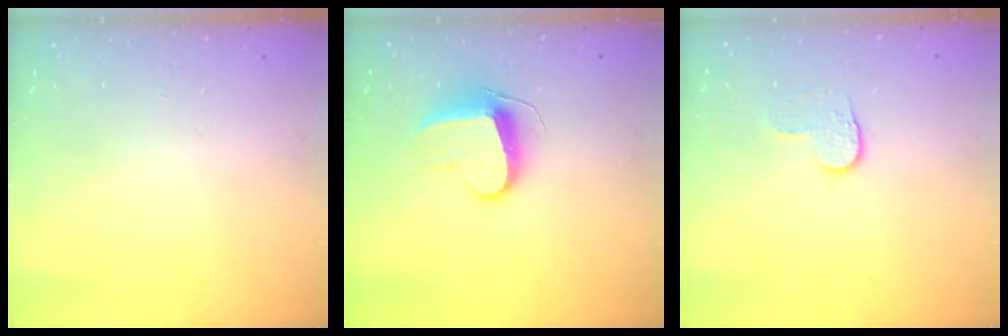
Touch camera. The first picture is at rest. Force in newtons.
{"total": 9.5, "press": 9.5, "slide": 0.4}
{"total": 3.6, "press": 3.6, "slide": 0.4}